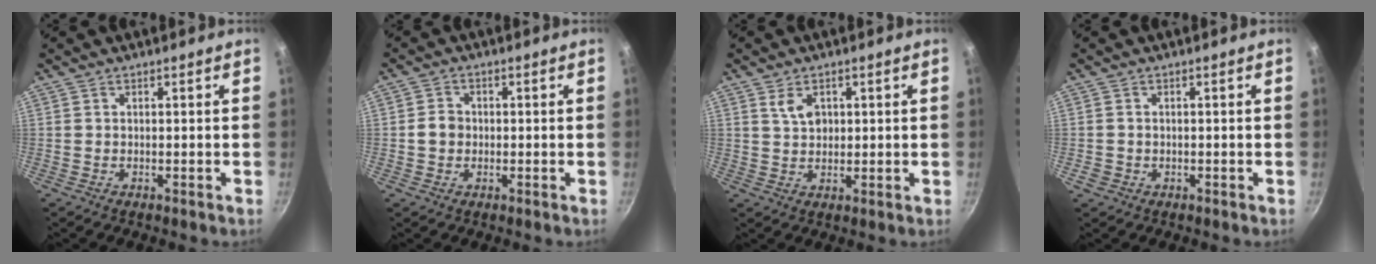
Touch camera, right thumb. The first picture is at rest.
{"total": 3.2, "force": [-0.3, 2.8, 1.5], "torque": [-0.013, 0.010, -0.008]}
{"total": 3.9, "force": [1.5, 2.6, 2.5], "torque": [-0.030, -0.006, 0.030]}
{"total": 1.5, "force": [-0.5, 1.3, 0.6], "torque": [-0.011, 0.001, -0.005]}